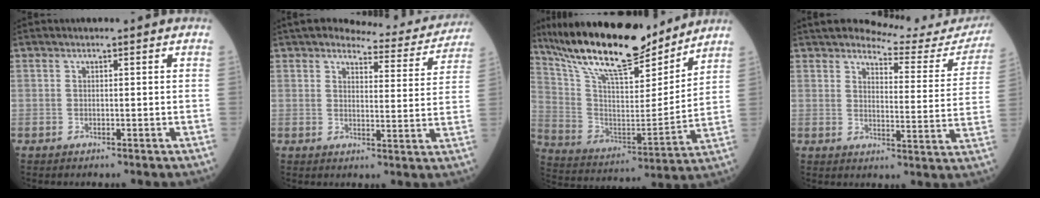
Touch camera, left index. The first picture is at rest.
{"total": 10.7, "force": [10.2, 2.3, 2.4], "torque": [-0.023, -0.012, 0.116]}
{"total": 21.5, "force": [18.0, 4.3, 10.8], "torque": [-0.199, 0.000, 0.314]}
{"total": 14.4, "force": [14.0, 2.1, 2.5], "torque": [-0.020, -0.054, 0.154]}